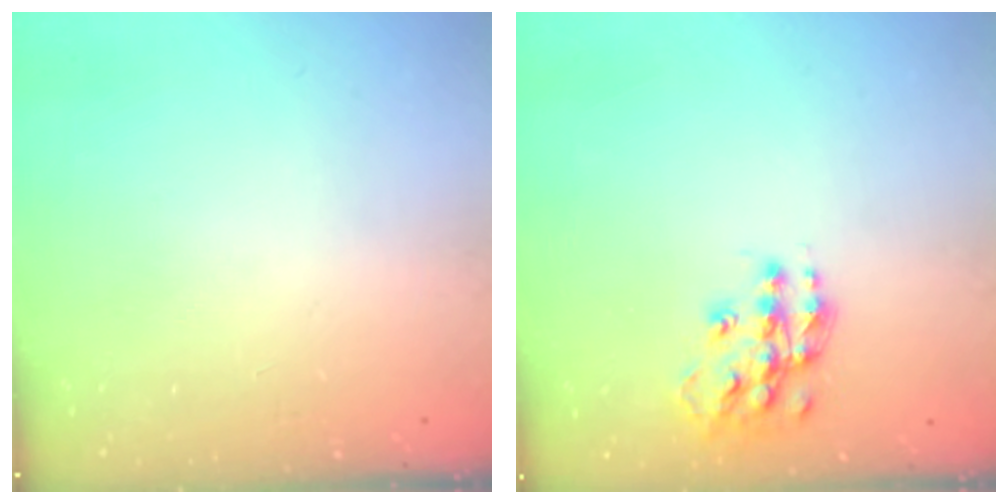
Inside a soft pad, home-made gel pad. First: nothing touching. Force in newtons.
{"total": 13.2, "press": 13.1, "slide": 0.9}